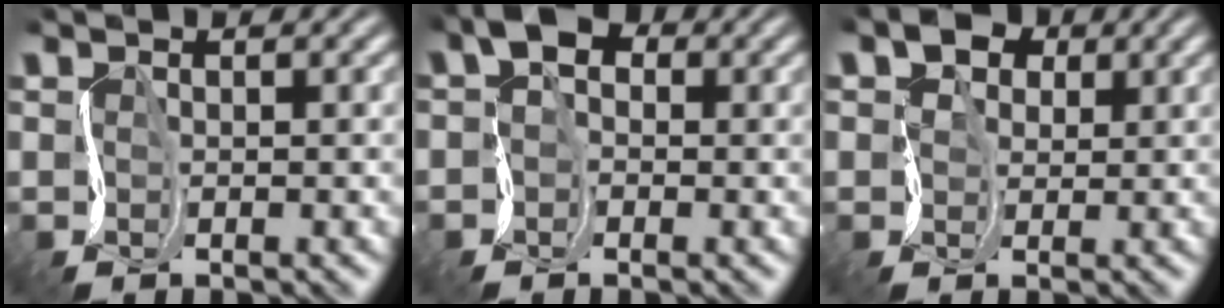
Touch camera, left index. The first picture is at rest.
{"total": 3.8, "force": [0.2, 2.8, 2.5], "torque": [-0.039, 0.010, -0.016]}
{"total": 3.4, "force": [1.2, 2.4, 2.0], "torque": [-0.039, -0.003, 0.010]}